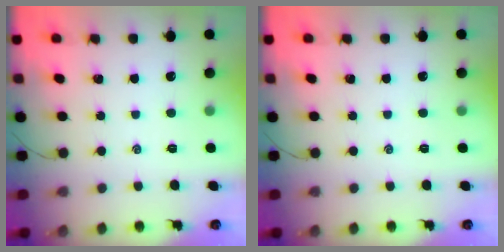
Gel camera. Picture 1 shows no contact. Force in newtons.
{"total": 0.0}